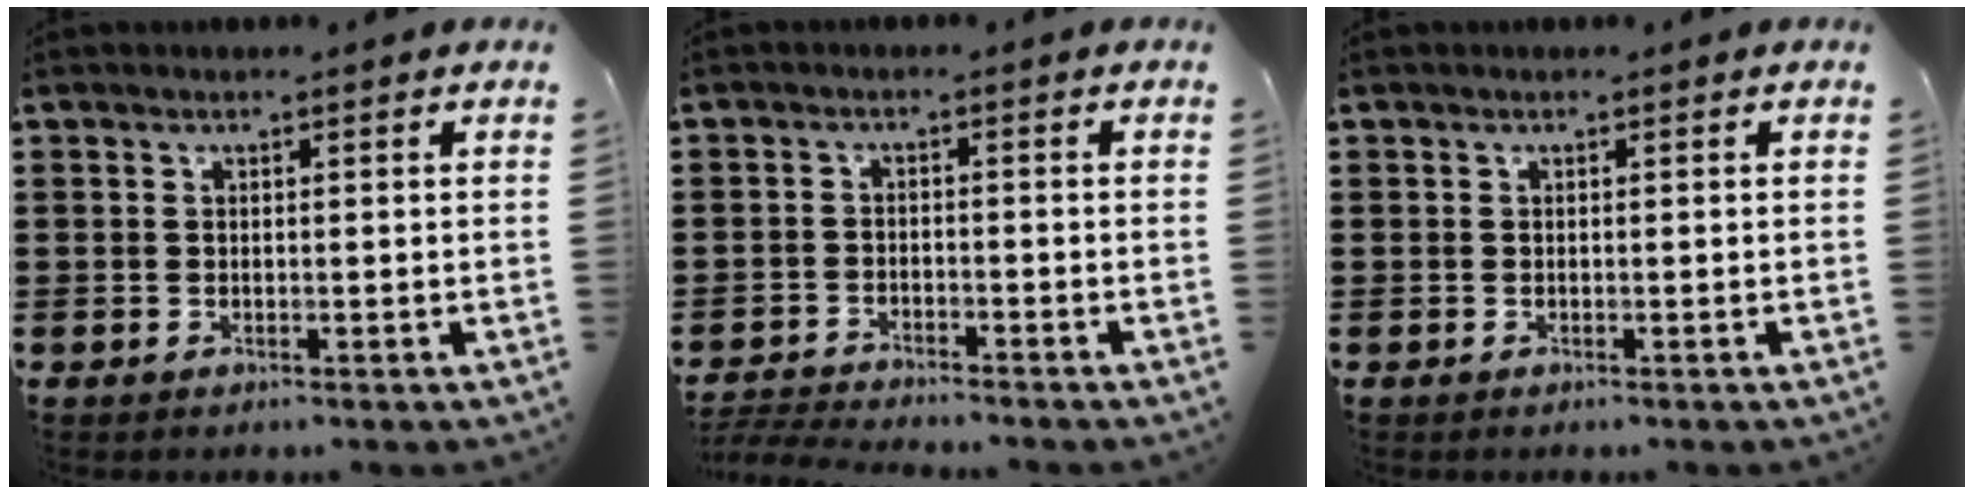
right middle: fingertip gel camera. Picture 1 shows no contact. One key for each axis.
{"total": 3.4, "fx": -3.4, "fy": 0.1, "fz": 0.3, "tx": -0.022, "ty": -0.008, "tz": -0.075}
{"total": 0.0}